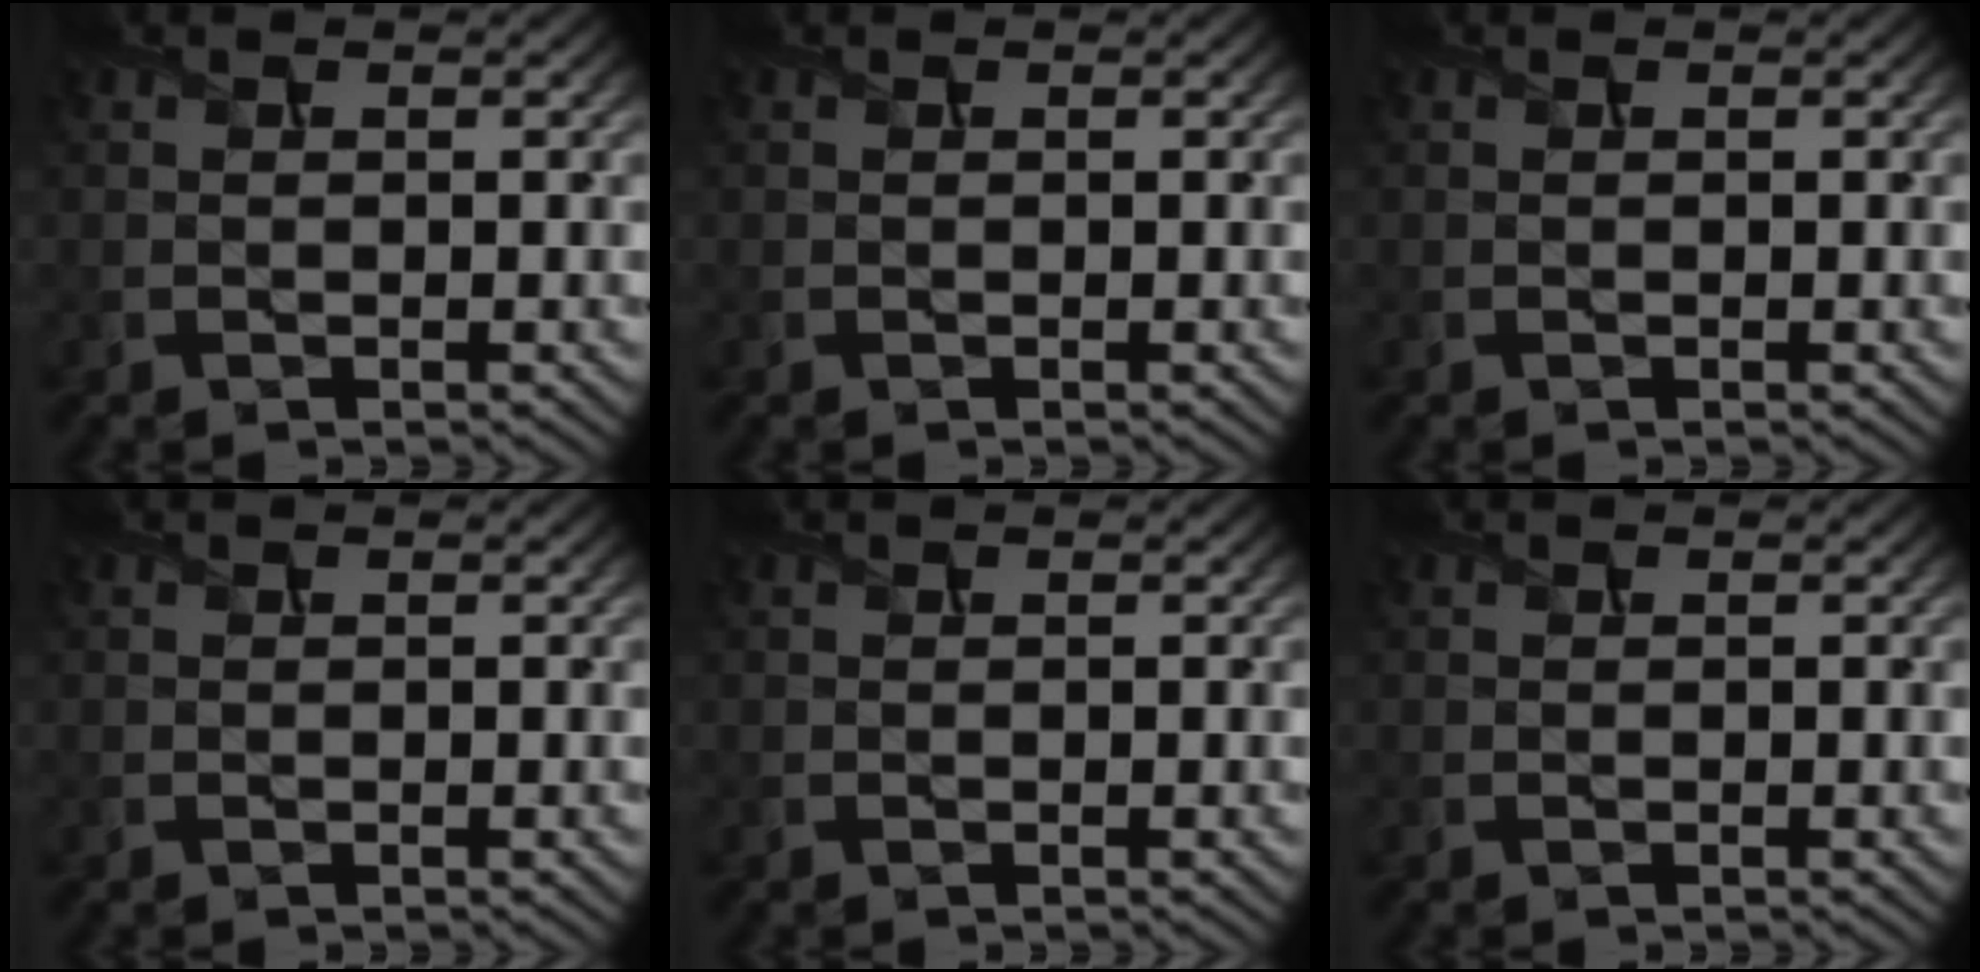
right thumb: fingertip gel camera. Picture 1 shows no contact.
{"total": 0.0}
{"total": 0.0}
{"total": 0.0}
{"total": 0.0}
{"total": 0.0}